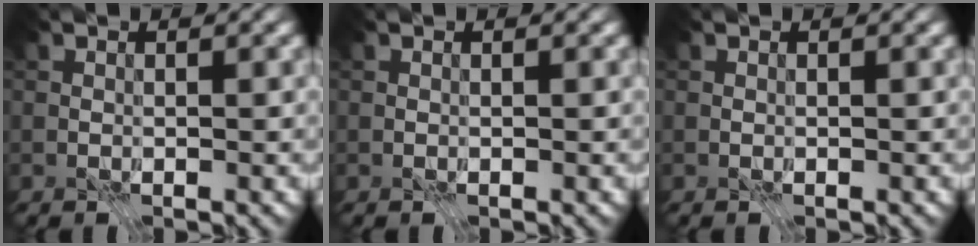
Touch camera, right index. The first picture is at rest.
{"total": 0.0}
{"total": 0.0}